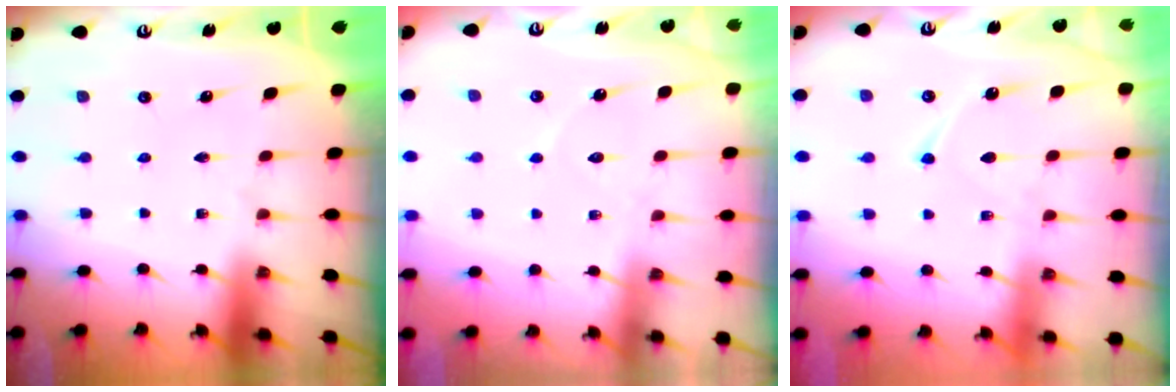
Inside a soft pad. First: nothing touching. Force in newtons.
{"total": 8.2, "press": 8.1, "slide": 0.7}
{"total": 9.3, "press": 9.2, "slide": 0.9}